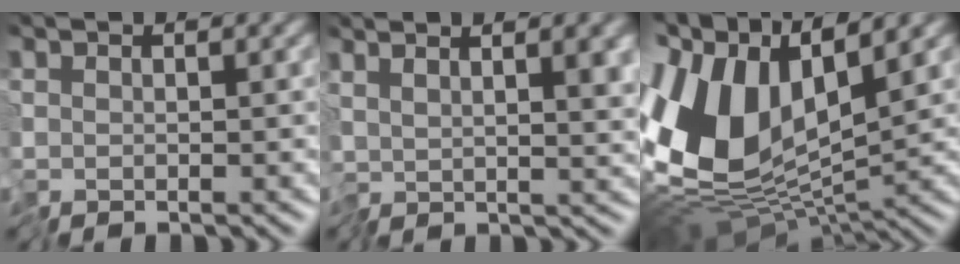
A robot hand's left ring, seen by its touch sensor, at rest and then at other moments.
{"total": 6.0, "force": [2.0, 1.8, 5.4], "torque": [-0.087, 0.003, 0.034]}
{"total": 13.2, "force": [1.3, 7.1, 11.0], "torque": [-0.234, 0.008, 0.014]}